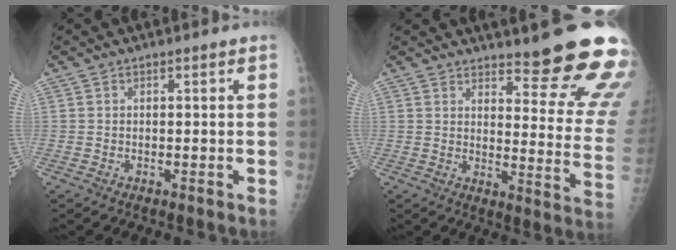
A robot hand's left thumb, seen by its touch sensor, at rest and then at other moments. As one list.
[{"total": 18.8, "force": [15.4, 3.4, 10.3], "torque": [-0.100, -0.128, 0.188]}]